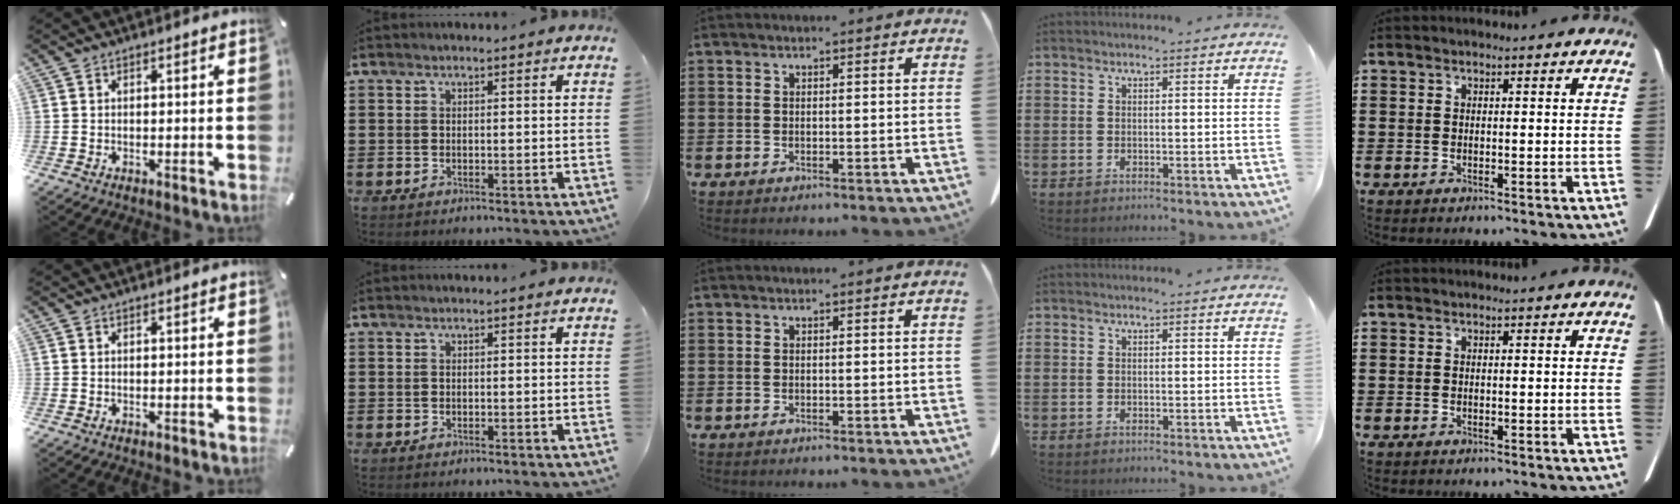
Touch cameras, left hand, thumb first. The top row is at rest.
{}